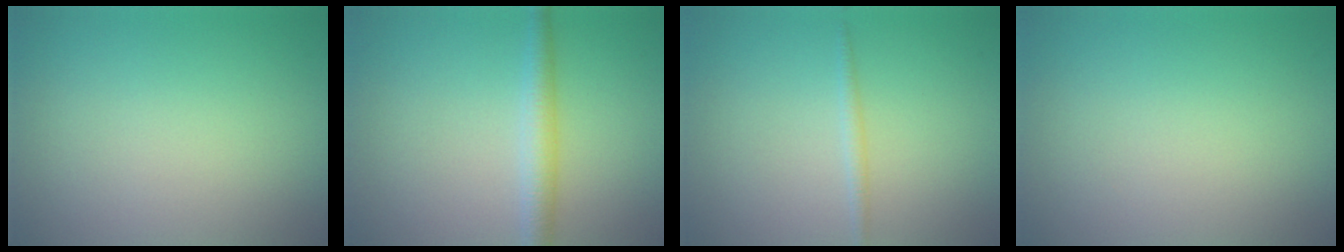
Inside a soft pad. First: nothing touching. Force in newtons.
{"total": 2.7, "press": 2.7, "slide": 0.0}
{"total": 1.0, "press": 1.0, "slide": 0.0}
{"total": 0.0}